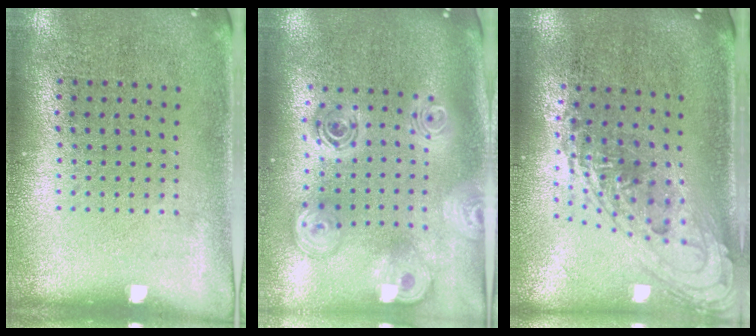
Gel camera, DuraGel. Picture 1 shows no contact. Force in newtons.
{"total": 2.6, "press": 1.9, "slide": 1.8}
{"total": 1.5, "press": 1.2, "slide": 0.9}